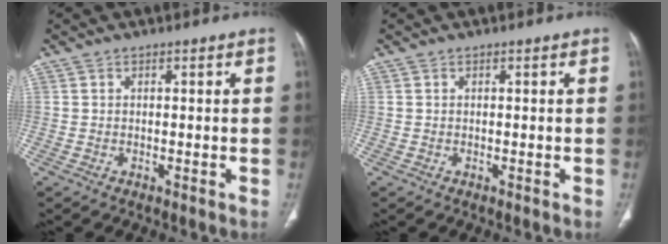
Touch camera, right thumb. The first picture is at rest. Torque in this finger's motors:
{"motor_torque": [-0.05, 0.05, -0.31, 0.09, 0.00]}